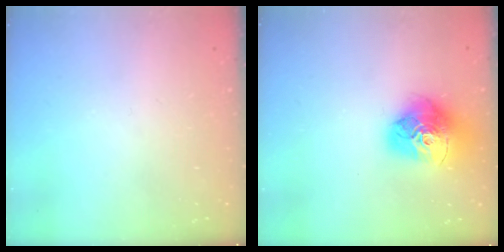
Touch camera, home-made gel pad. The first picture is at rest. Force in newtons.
{"total": 18.4, "press": 18.3, "slide": 2.0}